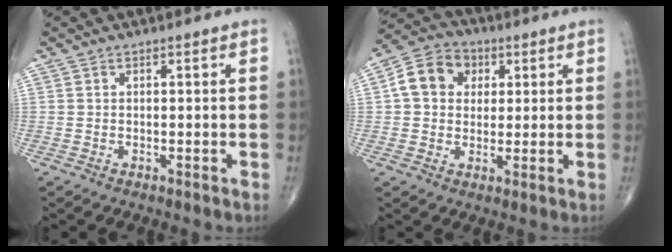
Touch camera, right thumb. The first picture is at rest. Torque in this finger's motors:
{"motor_torque": [1.01, 1.17, 0.81, -0.03, 0.06]}